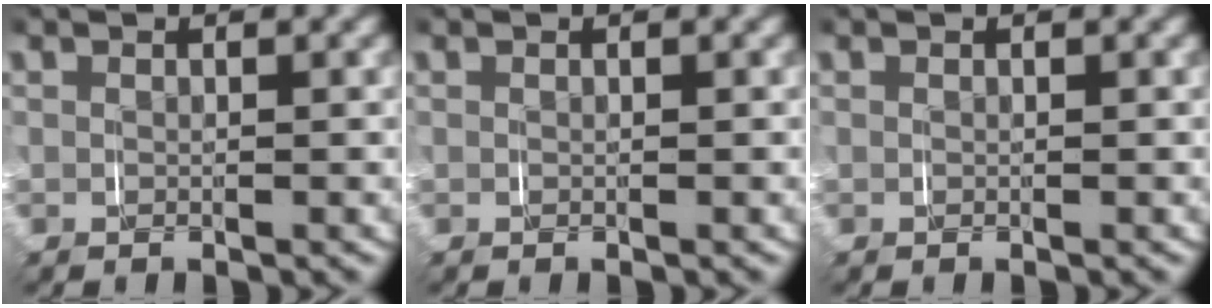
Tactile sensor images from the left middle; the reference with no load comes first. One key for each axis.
{"total": 0.0}
{"total": 0.0}